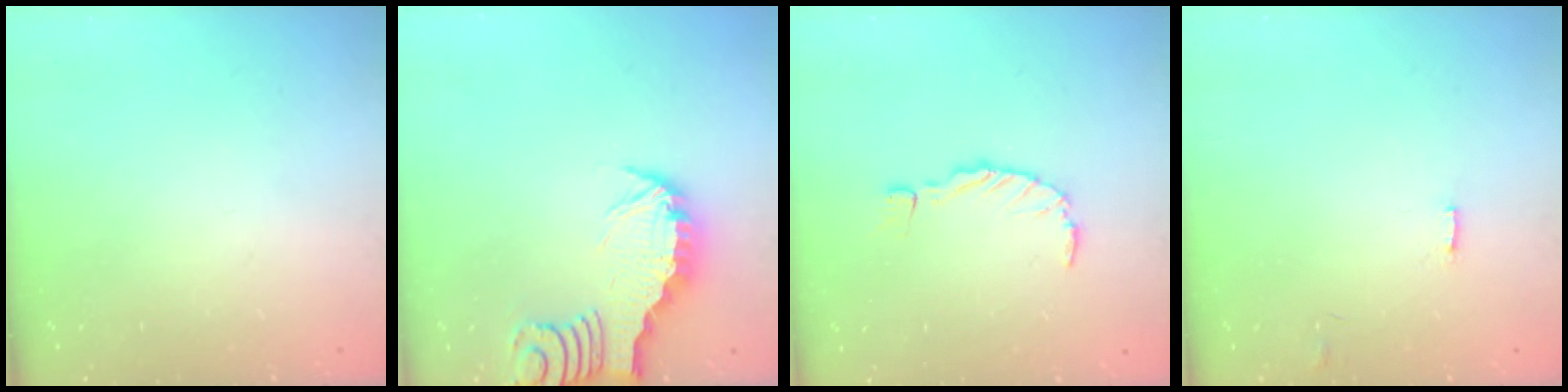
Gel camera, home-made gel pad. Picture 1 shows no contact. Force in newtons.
{"total": 2.9, "press": 2.9, "slide": 0.3}
{"total": 0.0}
{"total": 1.2, "press": 1.2, "slide": 0.1}